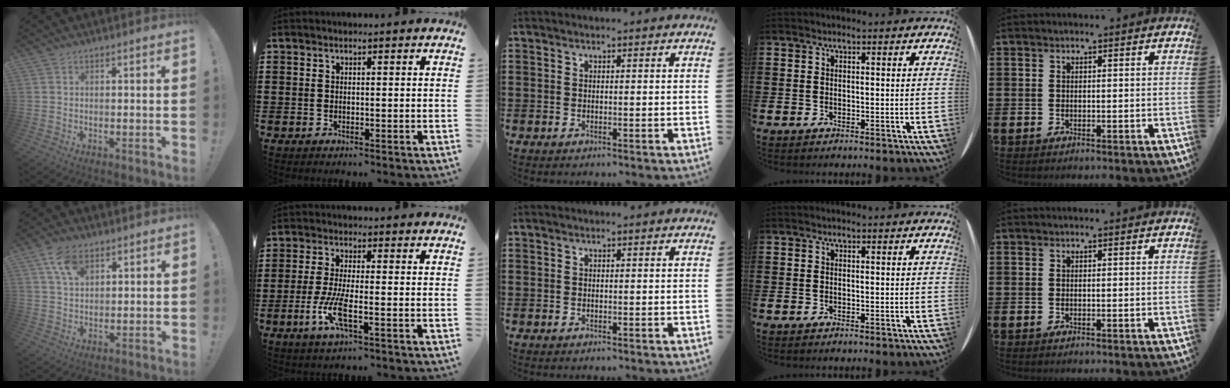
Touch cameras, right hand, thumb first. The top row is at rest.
{"thumb": {"total": 8.0, "force": [4.4, 4.8, 4.7], "torque": [-0.086, -0.008, 0.084]}, "index": {"total": 6.0, "force": [-2.1, 1.3, 5.4], "torque": [-0.123, -0.015, -0.044]}}